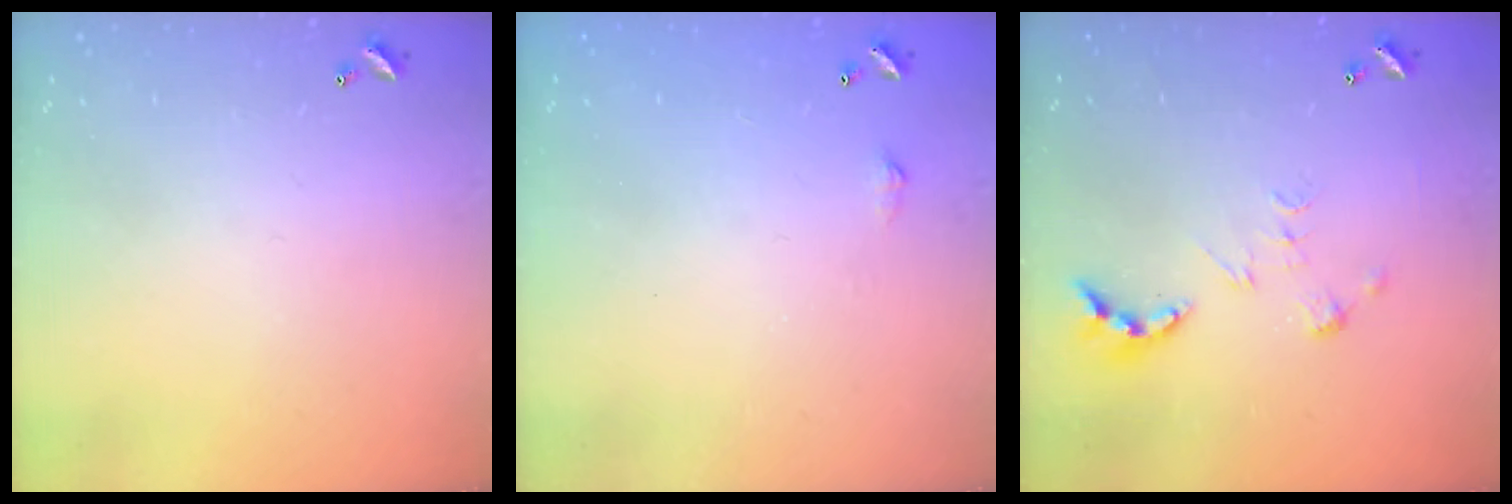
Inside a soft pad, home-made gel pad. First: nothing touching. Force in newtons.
{"total": 2.3, "press": 2.3, "slide": 0.4}
{"total": 4.9, "press": 4.8, "slide": 0.8}